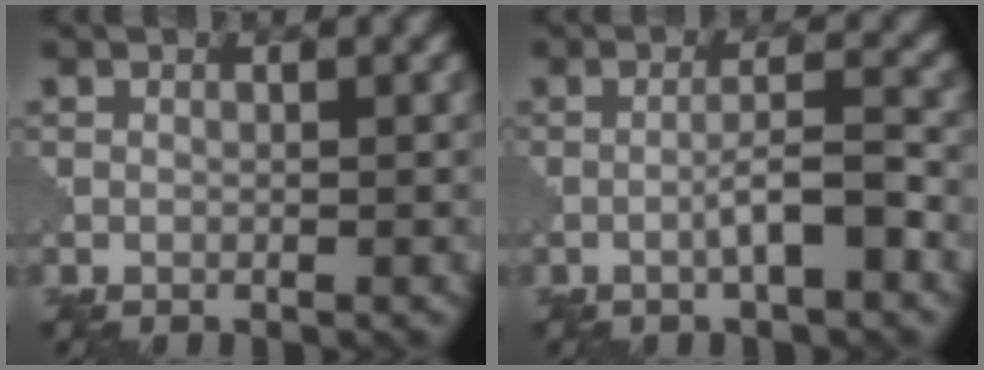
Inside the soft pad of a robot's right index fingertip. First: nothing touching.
{"total": 3.2, "force": [-1.3, 0.3, 2.9], "torque": [-0.049, 0.011, -0.026]}